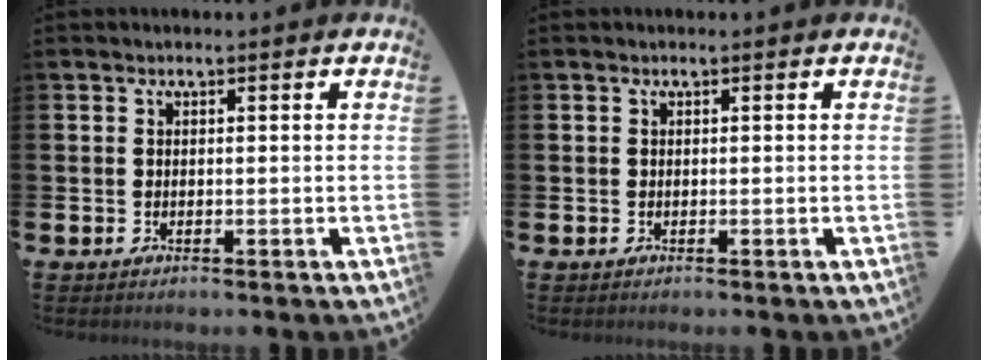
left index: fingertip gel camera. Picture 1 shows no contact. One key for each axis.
{"total": 0.0}